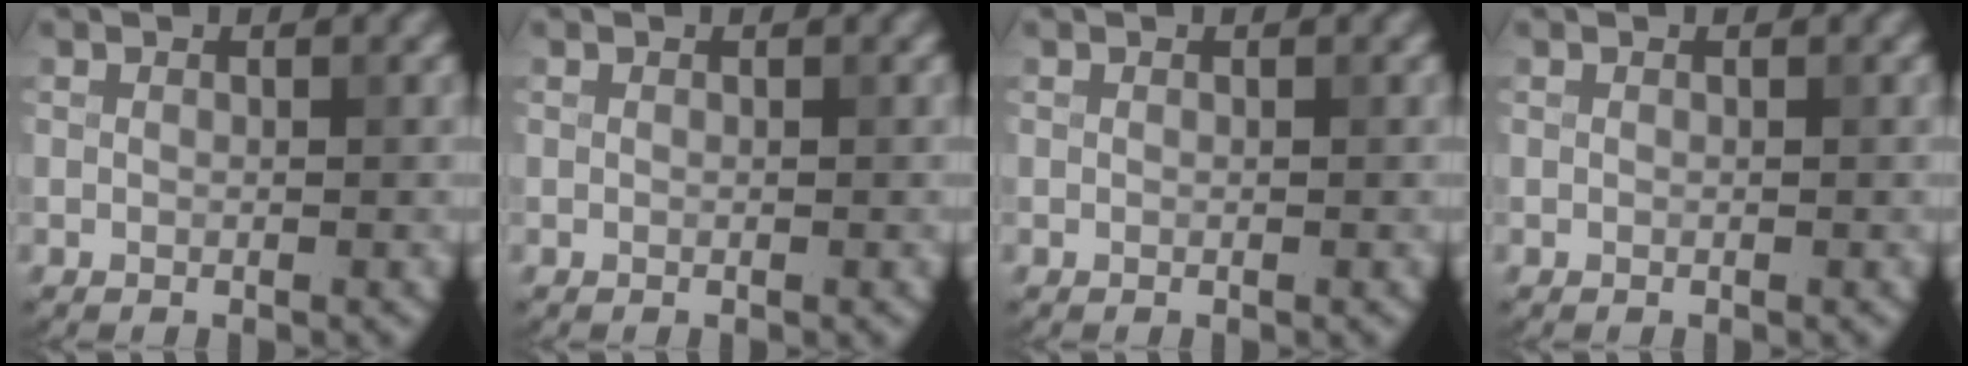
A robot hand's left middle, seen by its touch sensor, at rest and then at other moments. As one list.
[{"total": 0.0}, {"total": 0.0}, {"total": 0.0}]